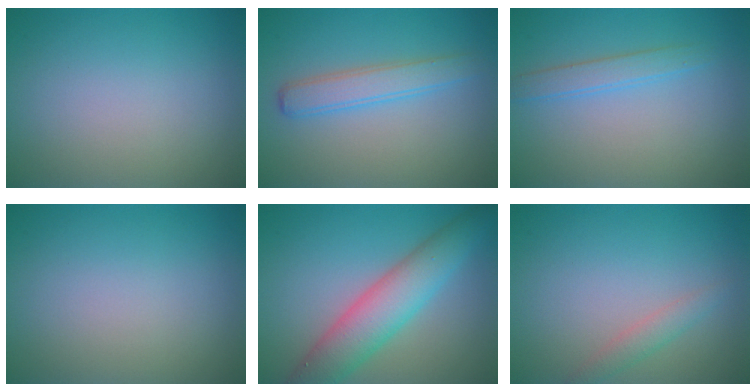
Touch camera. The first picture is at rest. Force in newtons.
{"total": 2.9, "press": 2.9, "slide": 0.1}
{"total": 1.9, "press": 1.9, "slide": 0.1}
{"total": 0.0}
{"total": 6.3, "press": 6.3, "slide": 0.4}
{"total": 1.5, "press": 1.4, "slide": 0.0}